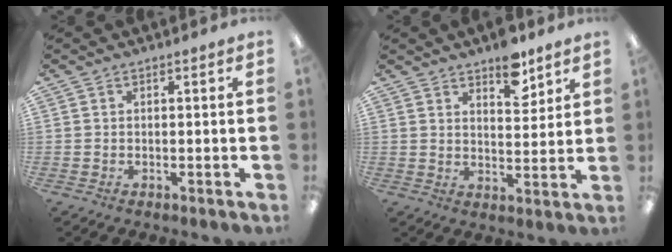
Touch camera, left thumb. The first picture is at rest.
{"total": 8.4, "force": [6.1, 3.8, 4.3], "torque": [-0.044, -0.037, 0.103]}